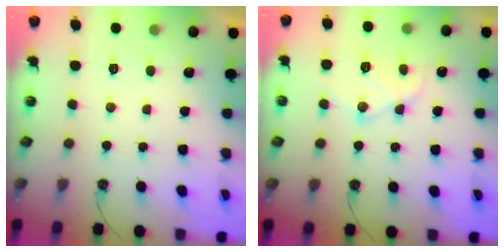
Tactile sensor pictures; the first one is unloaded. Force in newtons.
{"total": 12.6, "press": 12.6, "slide": 1.1}